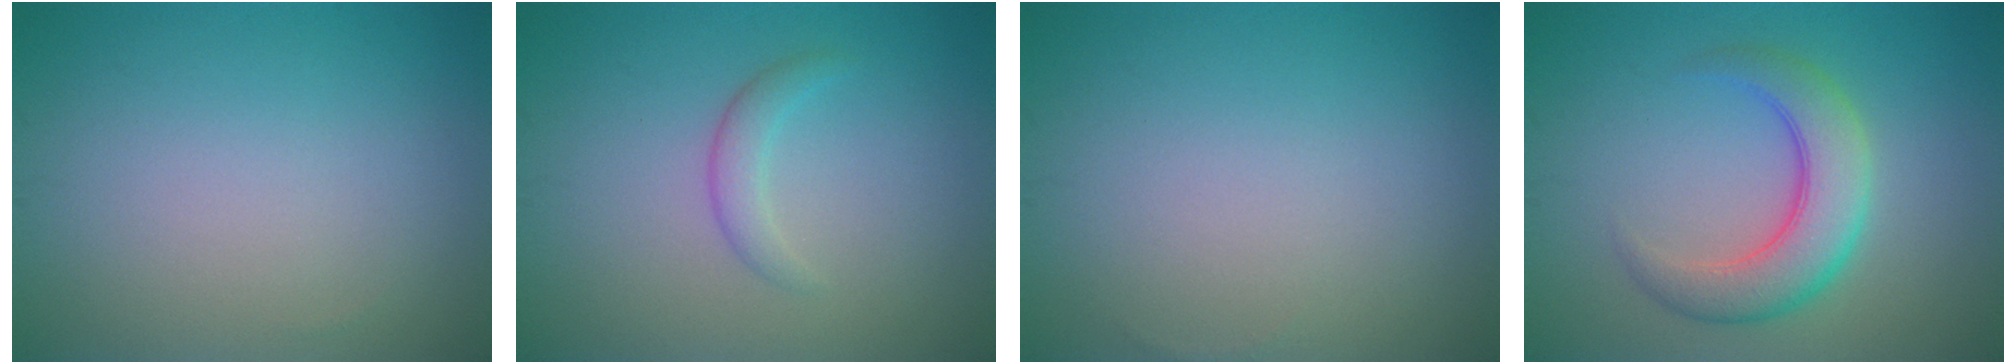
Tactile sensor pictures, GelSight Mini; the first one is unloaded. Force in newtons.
{"total": 1.7, "press": 1.7, "slide": 0.2}
{"total": 0.0}
{"total": 5.2, "press": 5.2, "slide": 0.3}